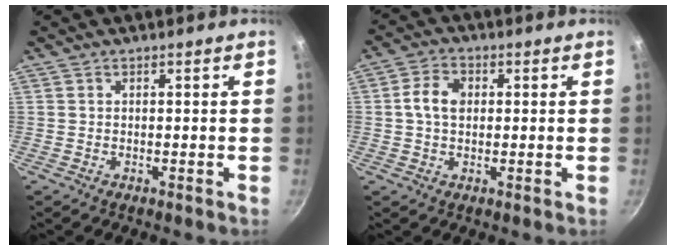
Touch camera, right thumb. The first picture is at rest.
{"total": 5.7, "force": [0.6, 3.9, 4.1], "torque": [-0.070, 0.010, 0.002]}